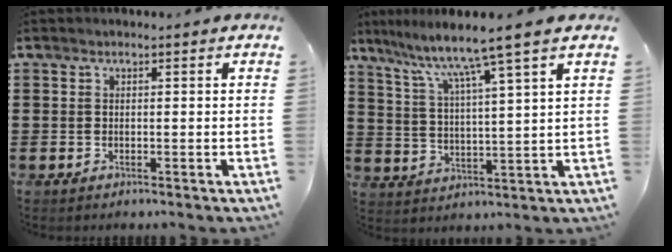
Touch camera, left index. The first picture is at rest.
{"total": 7.8, "force": [6.1, -1.1, 4.7], "torque": [-0.114, -0.041, 0.096]}